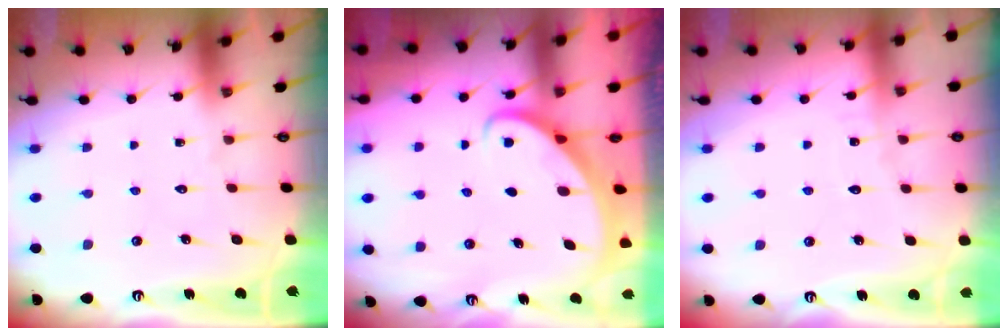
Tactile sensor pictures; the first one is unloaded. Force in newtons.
{"total": 2.8, "press": 2.8, "slide": 0.2}
{"total": 2.6, "press": 2.6, "slide": 0.3}